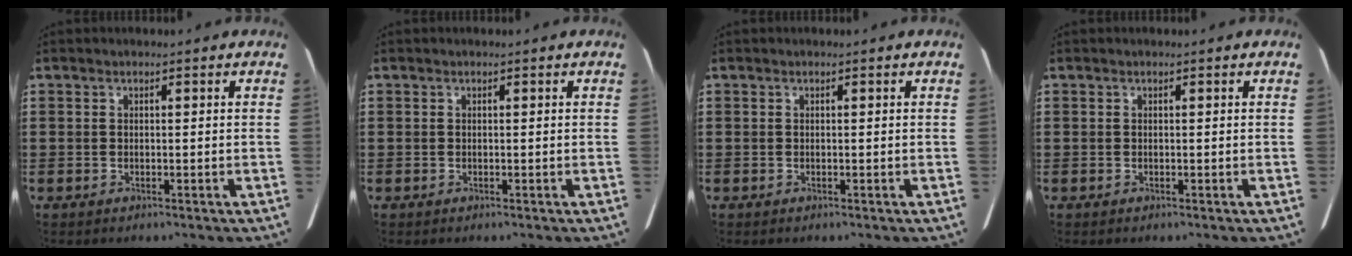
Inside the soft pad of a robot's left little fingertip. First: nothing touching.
{"total": 0.0}
{"total": 0.0}
{"total": 0.0}